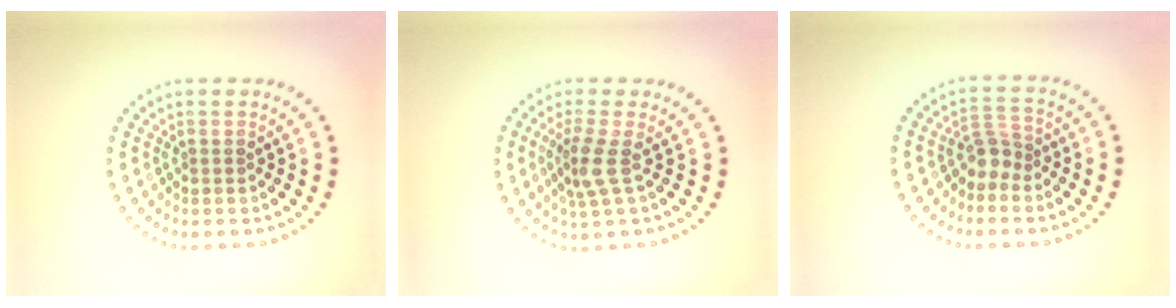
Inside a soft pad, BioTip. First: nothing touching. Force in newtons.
{"total": 2.7, "press": 2.1, "slide": 1.7}
{"total": 2.3, "press": 1.7, "slide": 1.6}